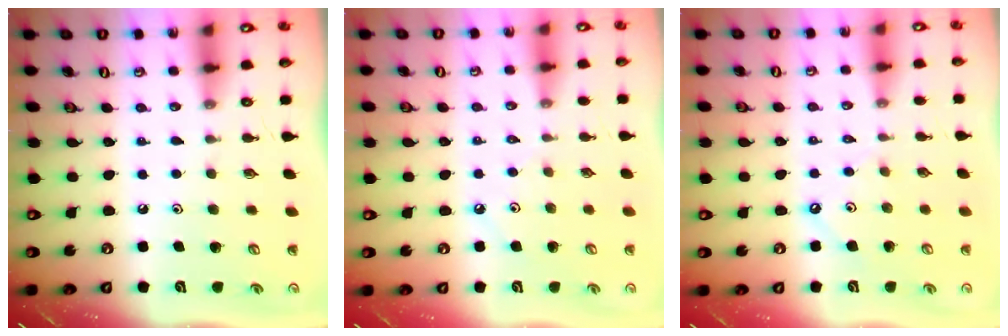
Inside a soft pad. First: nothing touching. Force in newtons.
{"total": 3.2, "press": 3.2, "slide": 0.6}
{"total": 2.0, "press": 2.0, "slide": 0.2}